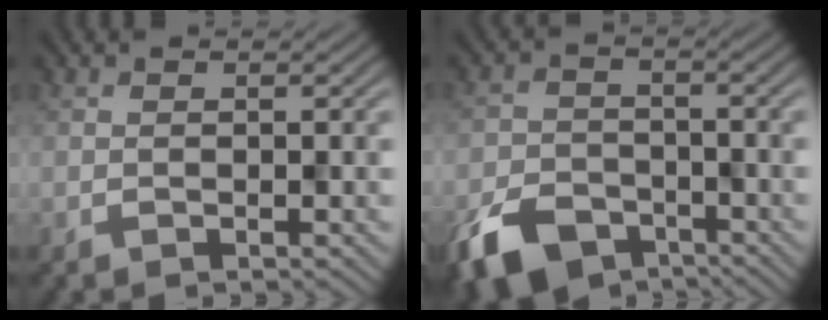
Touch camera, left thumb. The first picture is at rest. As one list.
[{"total": 7.1, "force": [-6.2, 3.2, 1.5], "torque": [-0.039, -0.016, -0.093]}]